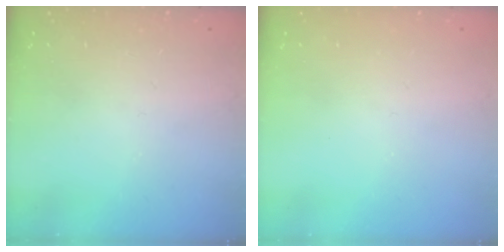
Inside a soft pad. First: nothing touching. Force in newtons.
{"total": 0.0}